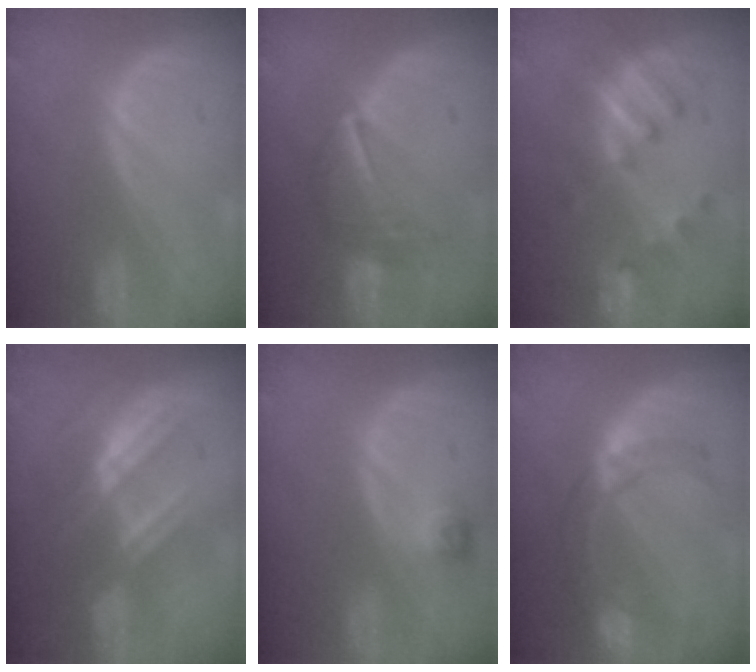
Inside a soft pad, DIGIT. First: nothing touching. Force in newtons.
{"total": 6.4, "press": 6.3, "slide": 1.5}
{"total": 7.5, "press": 7.0, "slide": 2.7}
{"total": 7.2, "press": 6.8, "slide": 2.6}
{"total": 2.4, "press": 2.2, "slide": 0.9}
{"total": 9.1, "press": 7.8, "slide": 4.7}